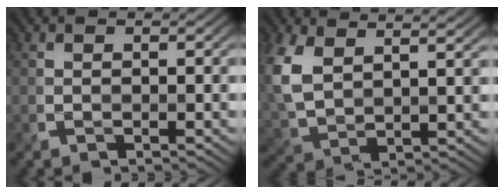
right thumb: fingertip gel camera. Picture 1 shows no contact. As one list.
[{"total": 9.5, "force": [4.9, 4.6, 6.7], "torque": [-0.191, 0.000, 0.097]}]